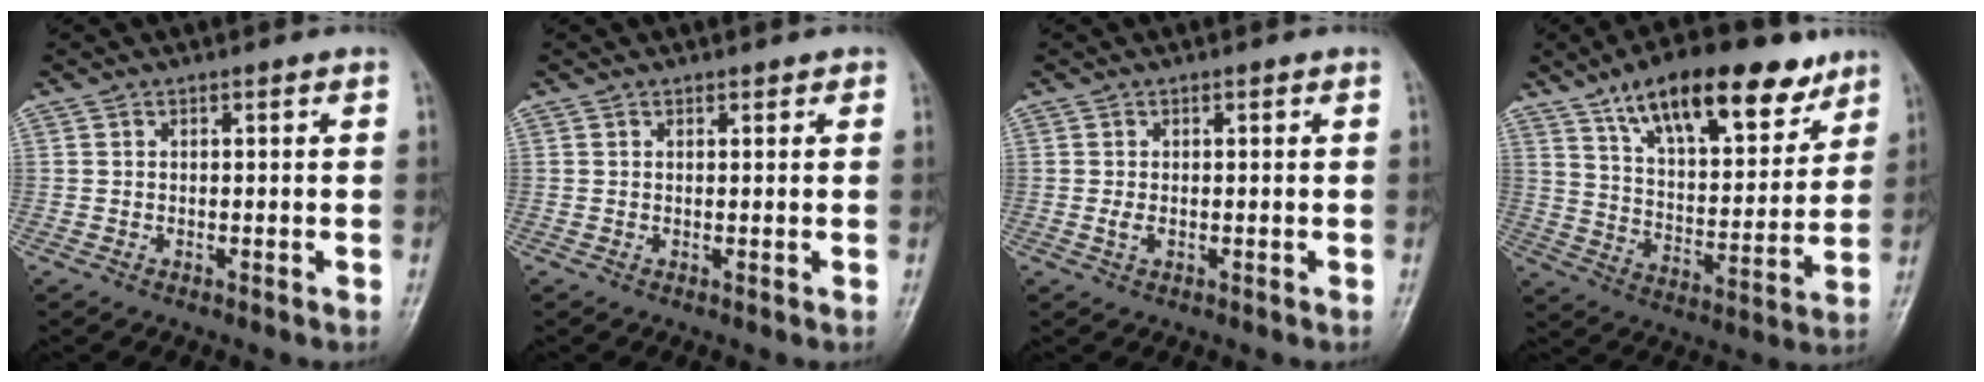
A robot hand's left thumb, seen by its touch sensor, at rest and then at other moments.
{"total": 1.0, "force": [0.6, 0.6, 0.3], "torque": [0.010, -0.002, 0.004]}
{"total": 1.7, "force": [-0.1, 1.0, 1.4], "torque": [-0.024, -0.003, -0.004]}
{"total": 21.6, "force": [13.5, 8.9, 14.4], "torque": [-0.183, -0.043, 0.223]}